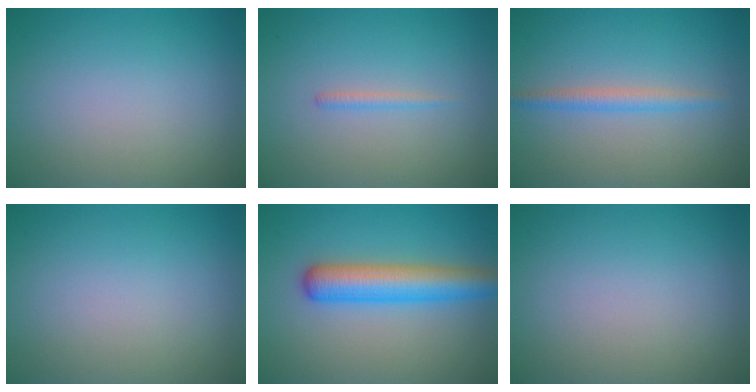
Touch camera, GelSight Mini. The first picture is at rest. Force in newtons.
{"total": 0.8, "press": 0.8, "slide": 0.1}
{"total": 1.9, "press": 1.9, "slide": 0.2}
{"total": 0.0}
{"total": 5.5, "press": 5.5, "slide": 0.3}
{"total": 0.0}